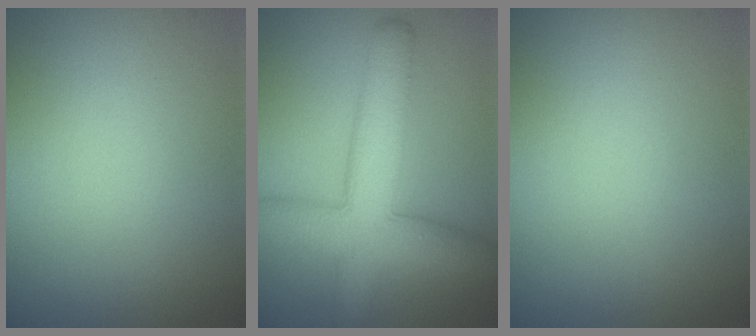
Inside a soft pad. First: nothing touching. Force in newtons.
{"total": 7.2, "press": 7.2, "slide": 0.2}
{"total": 0.0}